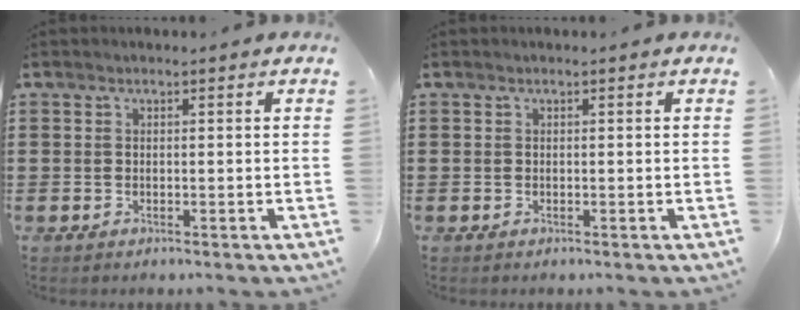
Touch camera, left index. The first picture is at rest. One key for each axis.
{"total": 0.0}